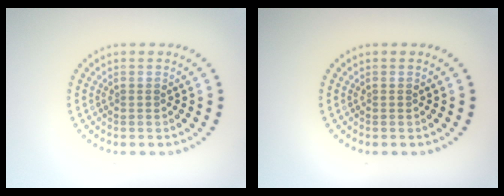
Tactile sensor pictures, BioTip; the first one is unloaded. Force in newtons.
{"total": 0.0}